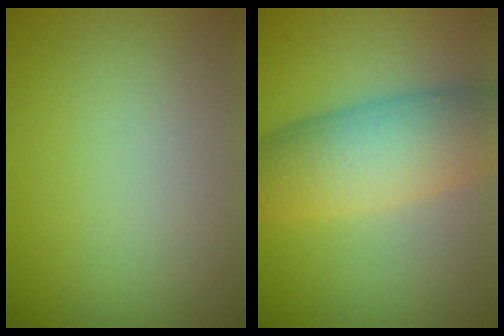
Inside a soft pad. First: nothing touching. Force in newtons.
{"total": 7.9, "press": 7.9, "slide": 0.2}